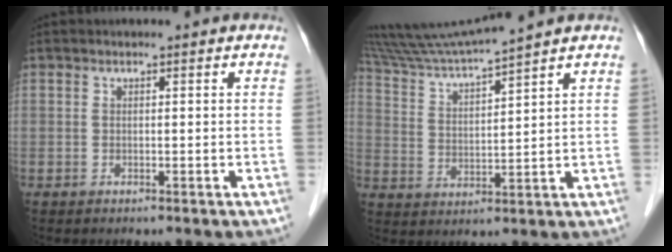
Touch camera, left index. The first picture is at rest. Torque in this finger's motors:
{"motor_torque": [0.65, -0.99, 0.13, 0.07]}